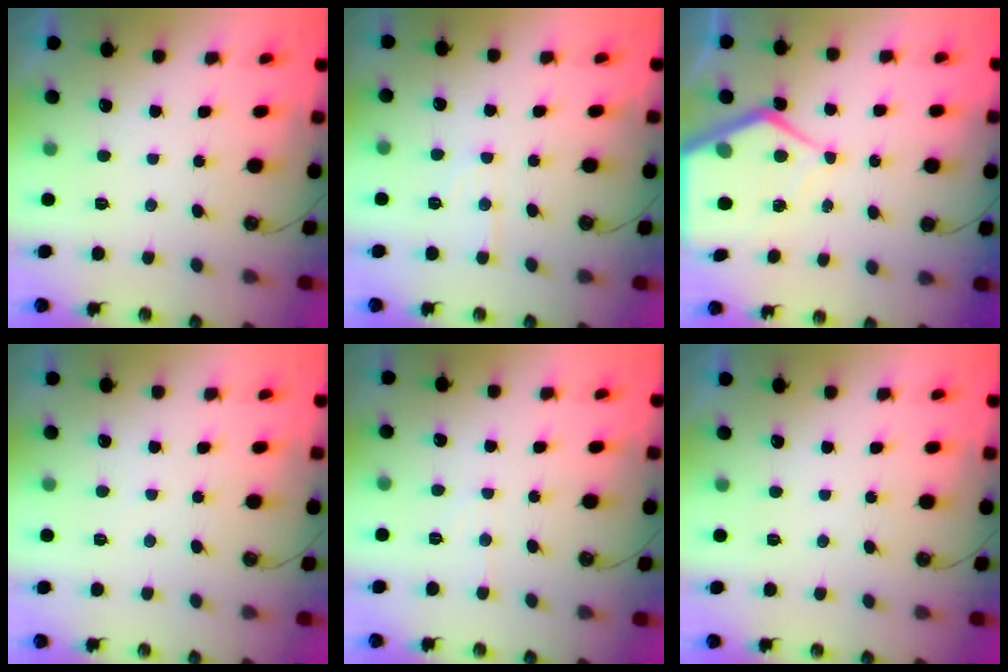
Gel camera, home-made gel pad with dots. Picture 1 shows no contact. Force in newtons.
{"total": 6.7, "press": 6.7, "slide": 0.4}
{"total": 9.7, "press": 9.7, "slide": 0.9}
{"total": 2.0, "press": 2.0, "slide": 0.4}
{"total": 4.4, "press": 4.4, "slide": 0.7}
{"total": 0.0}